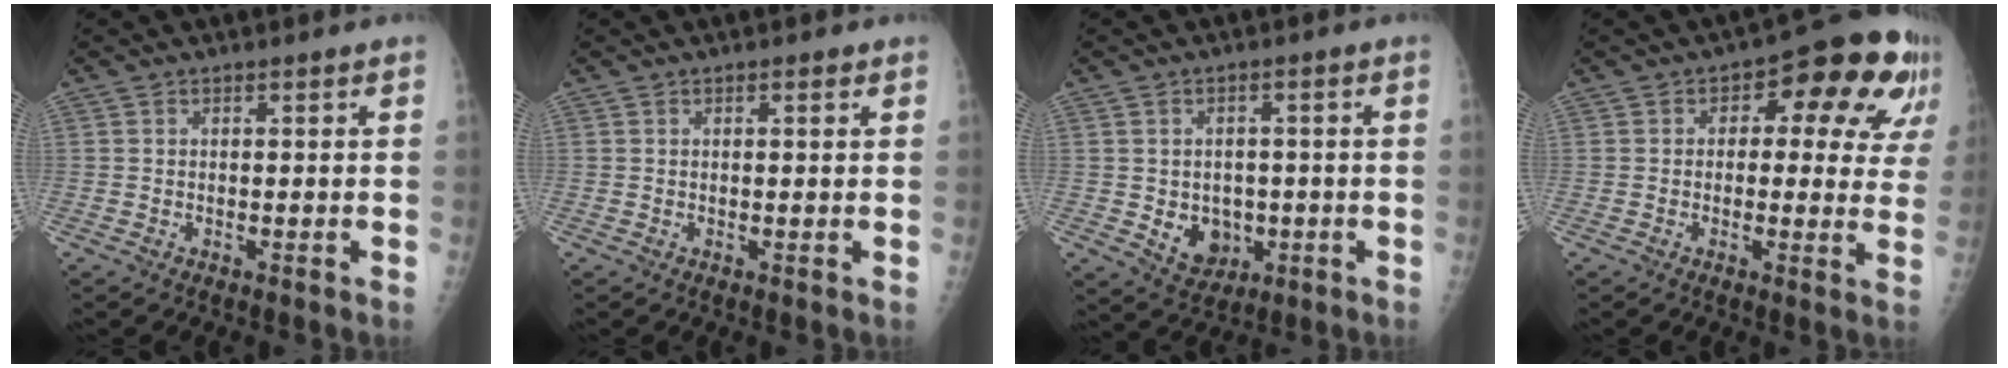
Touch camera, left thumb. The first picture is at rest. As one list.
[{"total": 0.9, "force": [0.5, 0.3, 0.8], "torque": [-0.011, 0.001, 0.005]}, {"total": 7.2, "force": [-1.4, 5.8, 3.9], "torque": [-0.027, 0.002, -0.008]}, {"total": 14.9, "force": [5.8, 7.8, 11.4], "torque": [-0.079, 0.006, 0.060]}]